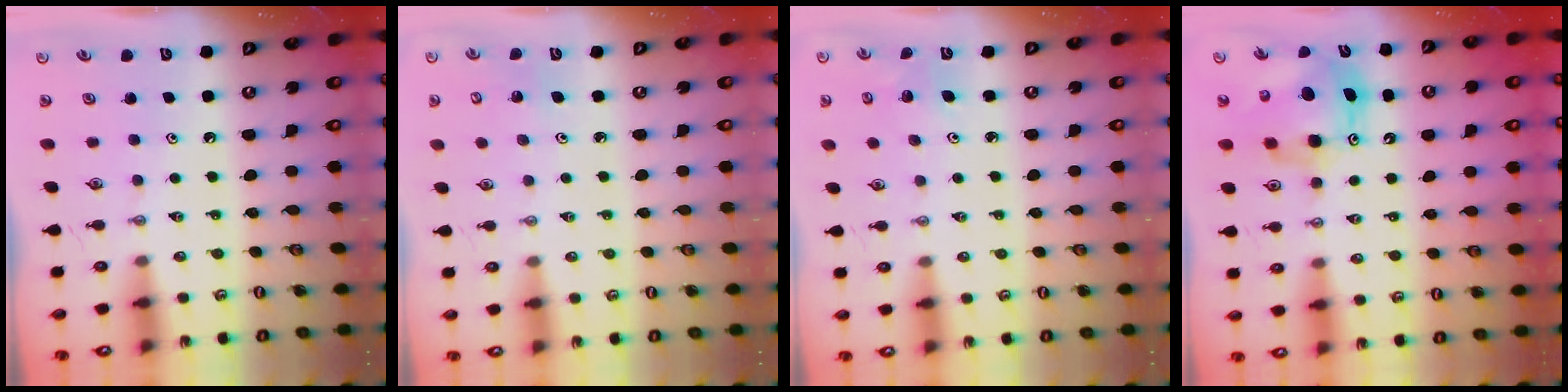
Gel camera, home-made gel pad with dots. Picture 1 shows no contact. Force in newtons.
{"total": 2.8, "press": 2.7, "slide": 0.5}
{"total": 3.1, "press": 3.1, "slide": 0.2}
{"total": 12.4, "press": 12.4, "slide": 1.0}